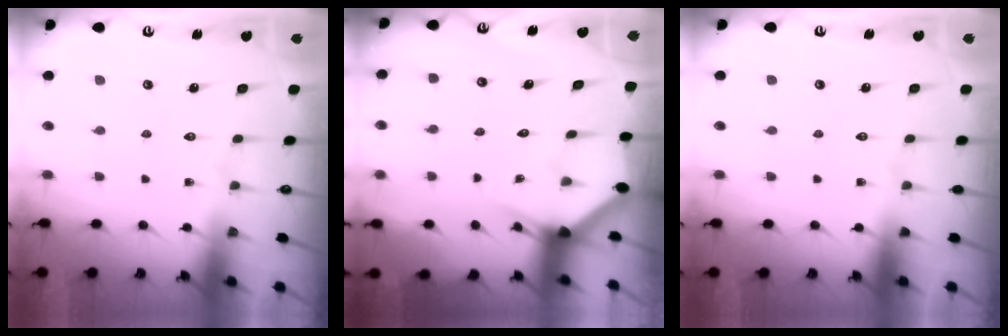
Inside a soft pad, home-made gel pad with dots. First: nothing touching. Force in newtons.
{"total": 3.0, "press": 3.0, "slide": 0.1}
{"total": 0.0}